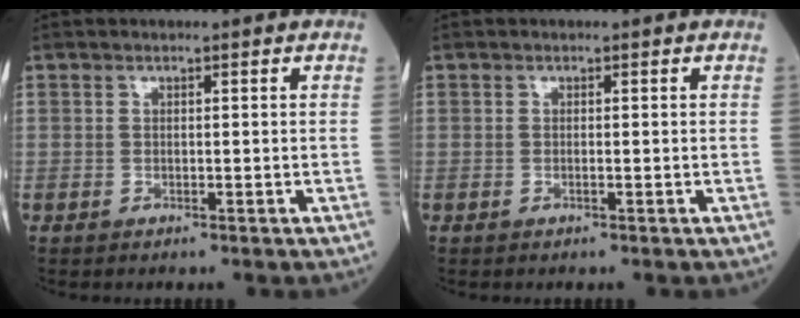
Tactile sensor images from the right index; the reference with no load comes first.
{"total": 0.0}